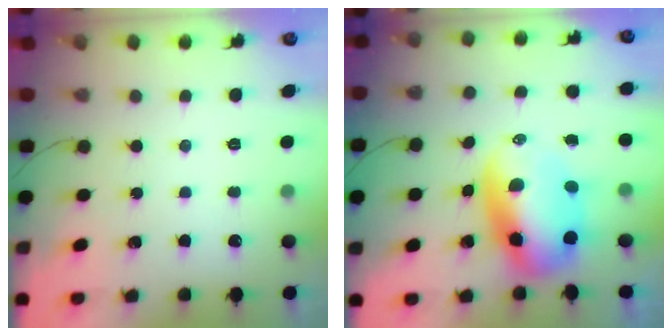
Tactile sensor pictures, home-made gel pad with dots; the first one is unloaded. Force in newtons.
{"total": 9.8, "press": 9.6, "slide": 2.4}